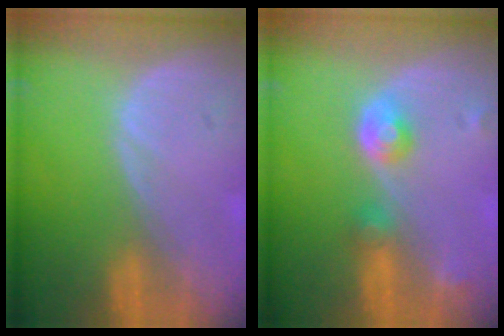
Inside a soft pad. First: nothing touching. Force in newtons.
{"total": 4.2, "press": 4.1, "slide": 1.0}